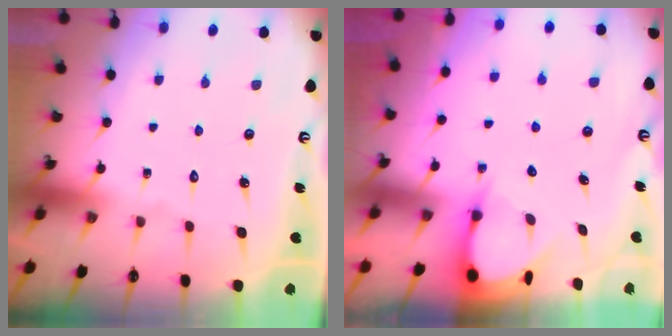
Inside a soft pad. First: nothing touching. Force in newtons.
{"total": 3.5, "press": 3.5, "slide": 0.3}